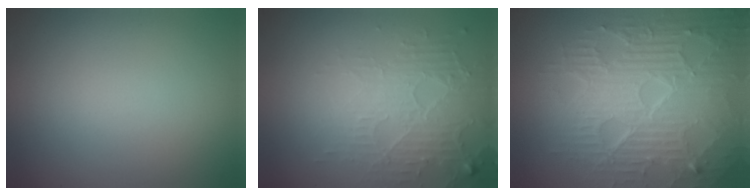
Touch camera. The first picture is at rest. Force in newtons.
{"total": 5.1, "press": 3.4, "slide": 3.8}
{"total": 10.2, "press": 6.6, "slide": 7.8}